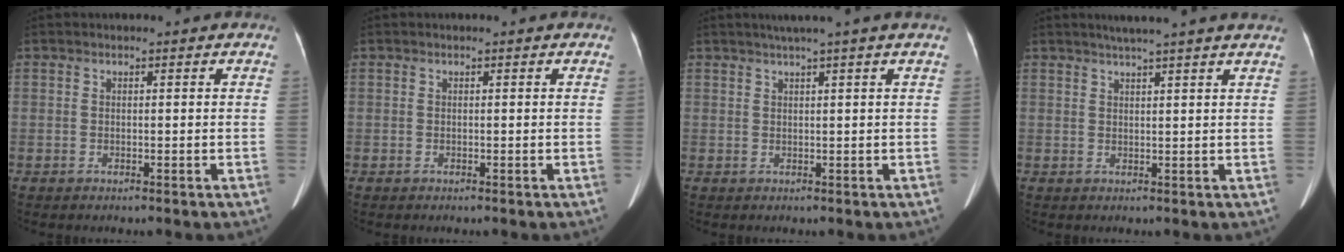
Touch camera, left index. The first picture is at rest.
{"total": 0.0}
{"total": 3.3, "force": [2.4, -1.1, 2.0], "torque": [-0.023, 0.010, 0.042]}
{"total": 7.7, "force": [6.5, -0.9, 4.1], "torque": [-0.057, 0.022, 0.074]}